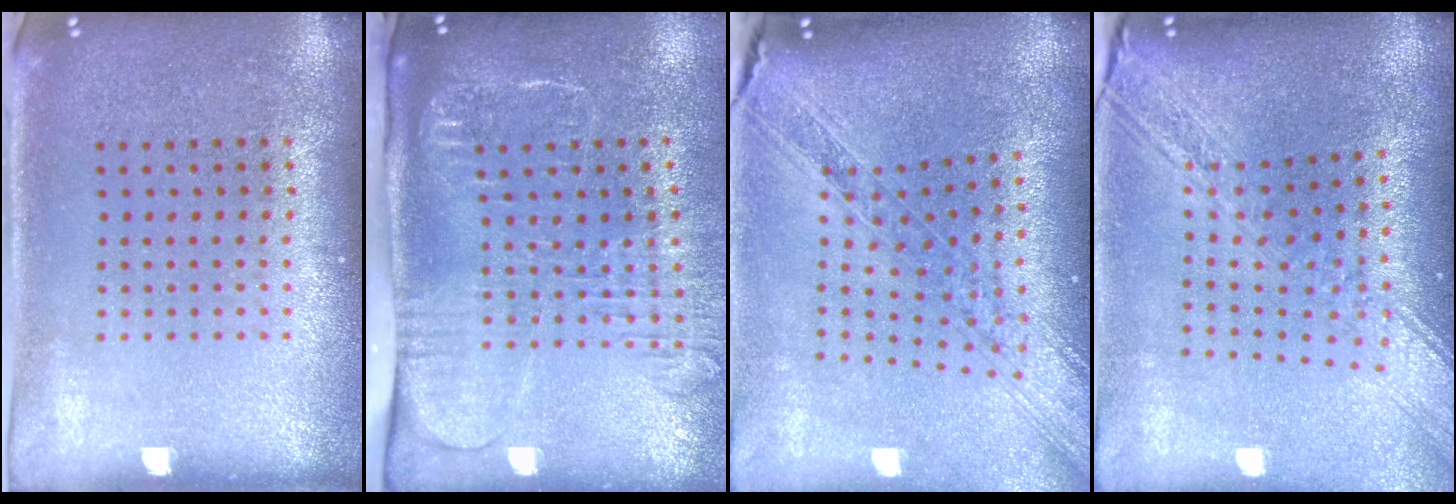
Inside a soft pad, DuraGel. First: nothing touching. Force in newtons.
{"total": 2.7, "press": 2.1, "slide": 1.7}
{"total": 1.9, "press": 1.7, "slide": 0.9}
{"total": 2.9, "press": 2.2, "slide": 1.9}